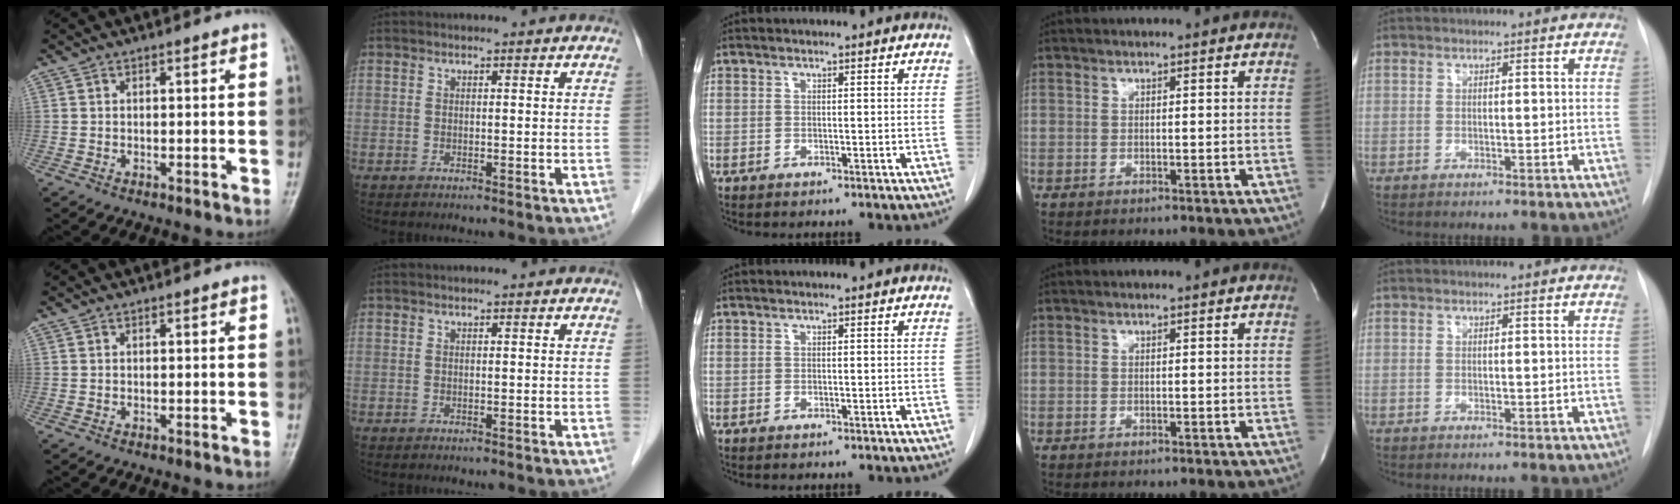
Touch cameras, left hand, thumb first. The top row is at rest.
{}